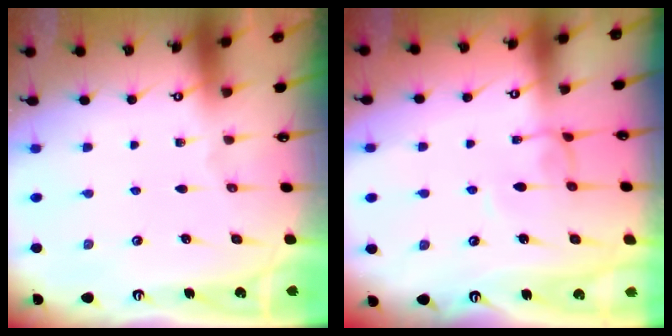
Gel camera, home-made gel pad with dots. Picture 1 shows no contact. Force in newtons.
{"total": 1.4, "press": 1.4, "slide": 0.4}